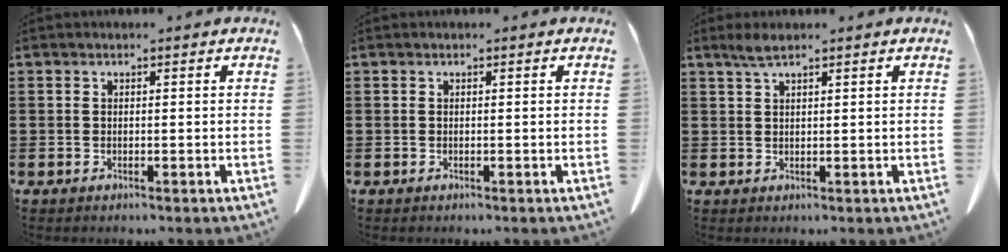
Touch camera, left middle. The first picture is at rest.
{"total": 0.0}
{"total": 2.2, "force": [1.6, 0.3, 1.6], "torque": [-0.033, 0.003, 0.028]}